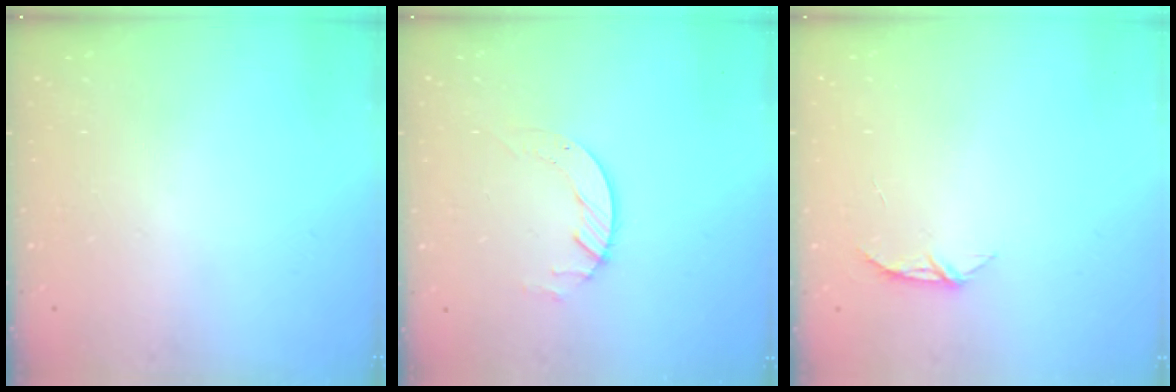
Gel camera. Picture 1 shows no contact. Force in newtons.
{"total": 4.2, "press": 4.1, "slide": 0.5}
{"total": 4.6, "press": 4.5, "slide": 0.5}